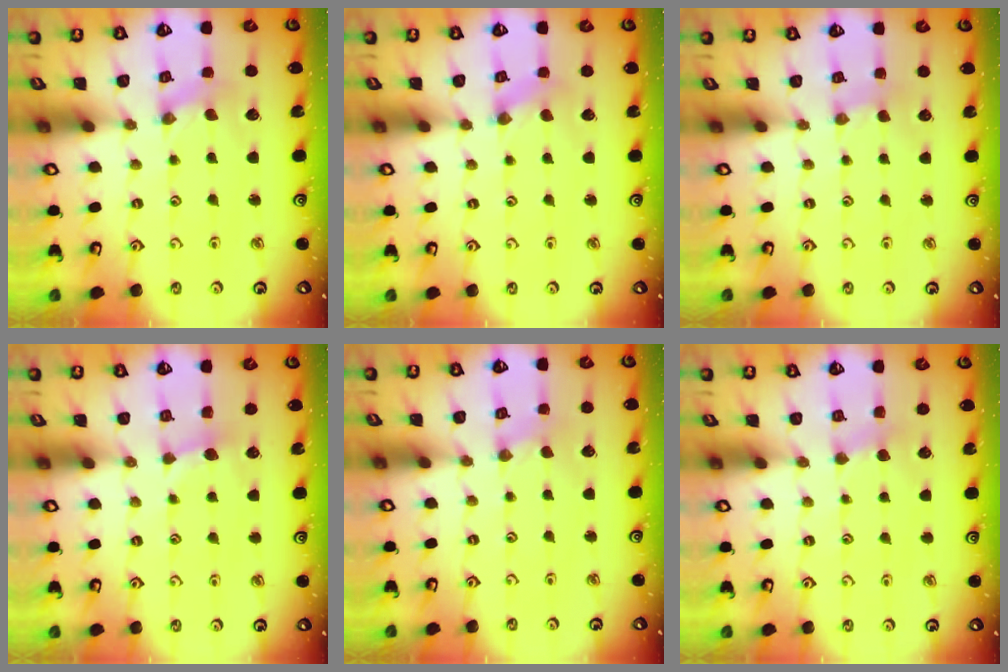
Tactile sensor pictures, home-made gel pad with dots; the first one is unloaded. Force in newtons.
{"total": 0.6, "press": 0.6, "slide": 0.2}
{"total": 1.2, "press": 1.2, "slide": 0.2}
{"total": 3.3, "press": 3.3, "slide": 0.5}
{"total": 0.0}
{"total": 2.9, "press": 2.9, "slide": 0.4}